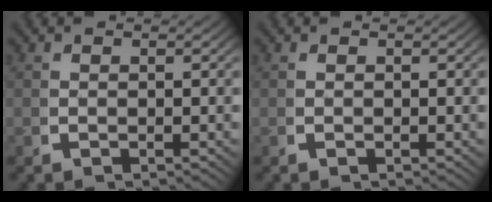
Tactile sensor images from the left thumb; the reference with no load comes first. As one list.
[{"total": 0.0}]